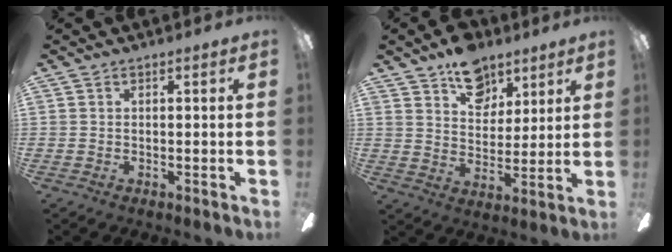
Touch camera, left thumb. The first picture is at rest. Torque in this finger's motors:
{"motor_torque": [1.21, 0.84, 0.68, -0.75, 0.12]}